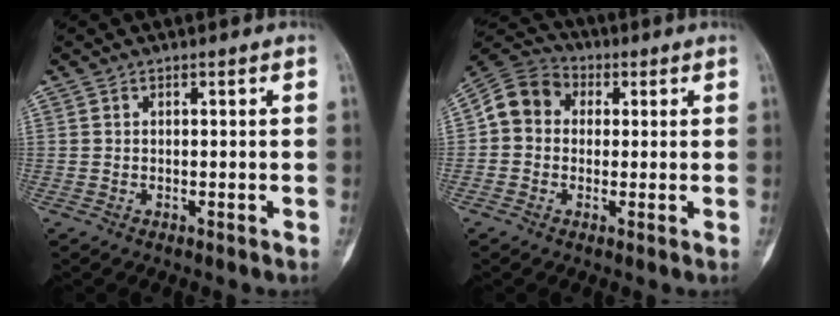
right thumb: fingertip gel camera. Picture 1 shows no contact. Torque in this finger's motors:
{"motor_torque": [0.71, 0.60, 0.66, 0.06, -0.03]}